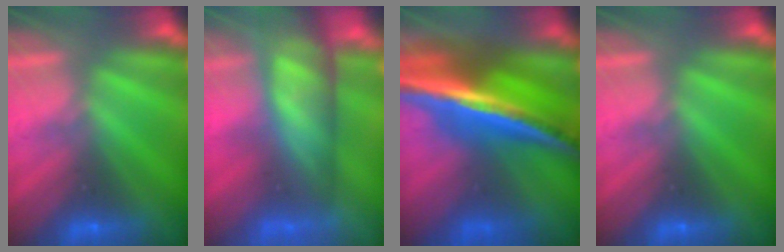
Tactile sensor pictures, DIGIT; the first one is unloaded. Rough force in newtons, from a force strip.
{"total": 7.5}
{"total": 7.5}
{"total": 0.0}